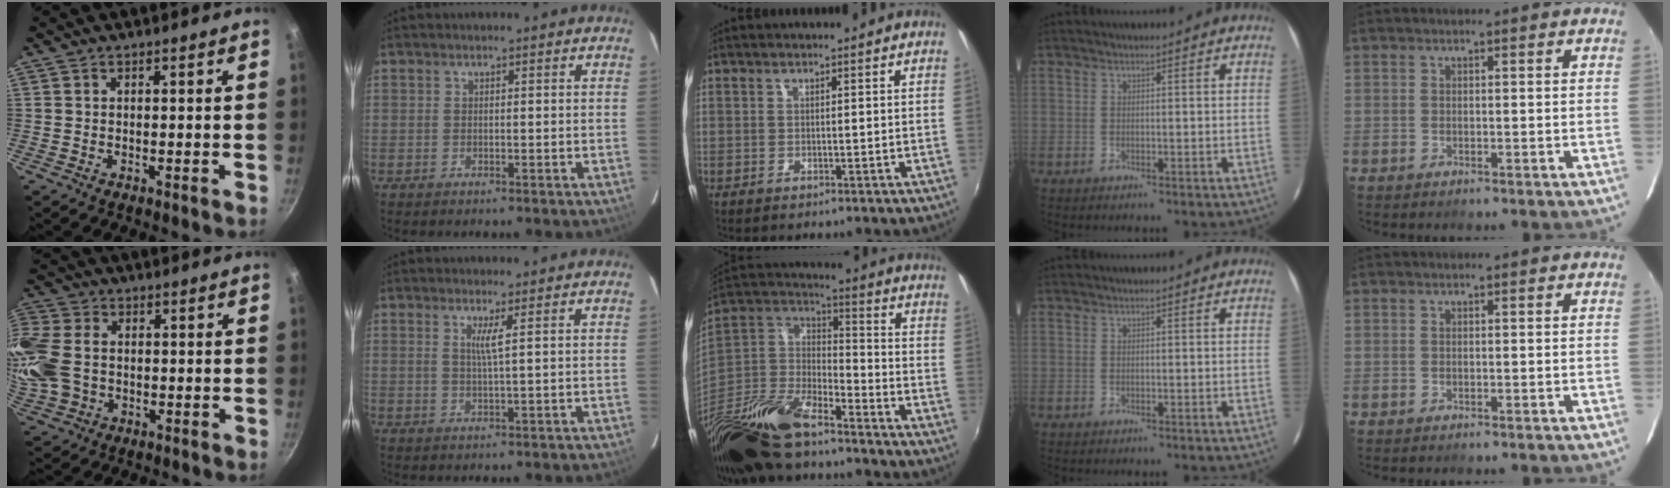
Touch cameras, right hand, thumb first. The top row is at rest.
{"thumb": {"total": 17.8, "force": [-0.4, 14.0, 11.0], "torque": [-0.275, 0.025, -0.009]}, "index": {"total": 2.1, "force": [0.9, -0.7, 1.8], "torque": [-0.030, -0.004, 0.017]}, "middle": {"total": 22.8, "force": [-16.7, 7.7, 13.4], "torque": [-0.287, -0.024, -0.311]}}